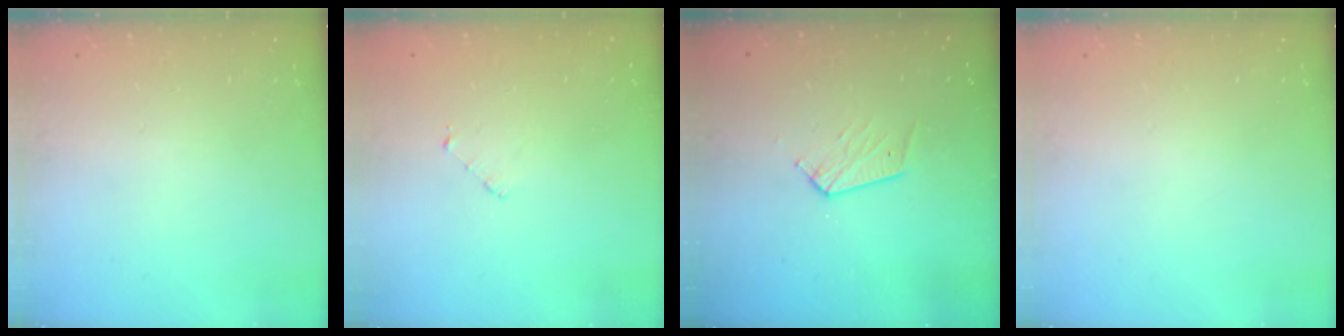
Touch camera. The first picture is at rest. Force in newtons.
{"total": 2.5, "press": 2.5, "slide": 0.2}
{"total": 6.7, "press": 6.7, "slide": 0.4}
{"total": 0.0}